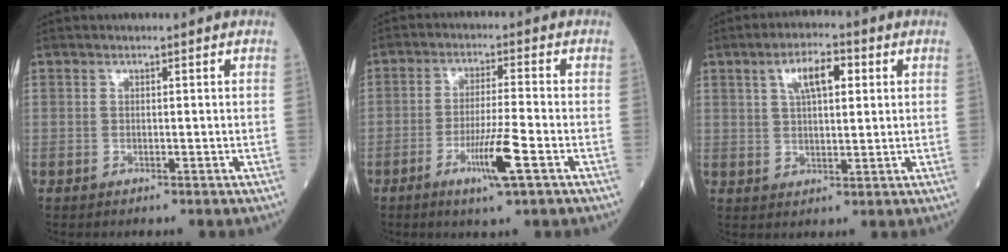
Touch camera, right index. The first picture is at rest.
{"total": 7.4, "force": [-3.3, -0.2, 6.7], "torque": [-0.125, -0.014, -0.060]}
{"total": 6.8, "force": [2.6, 2.2, 5.9], "torque": [-0.103, 0.014, 0.045]}